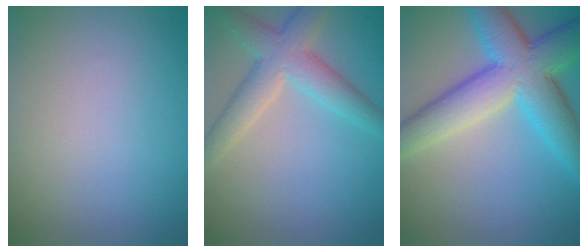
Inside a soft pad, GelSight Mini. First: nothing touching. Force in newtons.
{"total": 4.8, "press": 4.8, "slide": 0.3}
{"total": 9.5, "press": 9.5, "slide": 0.2}